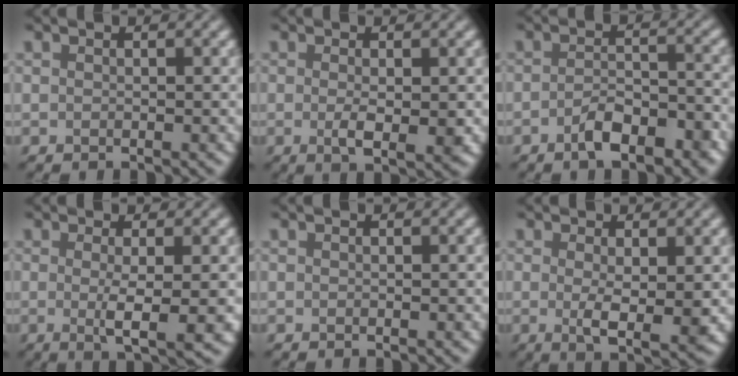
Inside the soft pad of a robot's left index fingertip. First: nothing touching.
{"total": 2.7, "force": [-0.3, 0.7, 2.6], "torque": [-0.047, -0.008, -0.003]}
{"total": 4.5, "force": [-2.6, 1.9, 3.1], "torque": [-0.048, 0.004, -0.044]}
{"total": 4.1, "force": [-0.4, 0.8, 4.0], "torque": [-0.066, -0.006, -0.005]}
{"total": 0.0}
{"total": 3.6, "force": [0.1, 0.8, 3.5], "torque": [-0.059, -0.011, 0.004]}